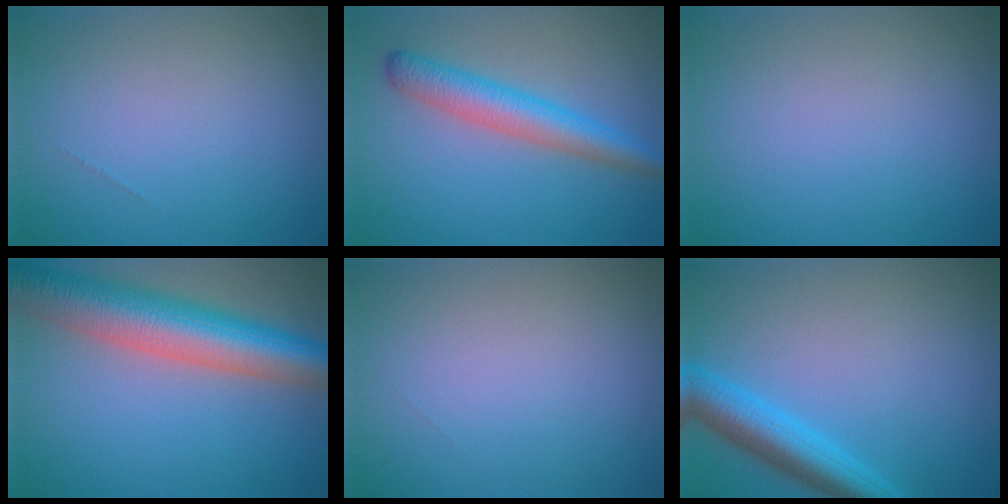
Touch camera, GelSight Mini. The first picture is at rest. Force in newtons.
{"total": 4.6, "press": 4.6, "slide": 0.1}
{"total": 0.0}
{"total": 9.8, "press": 9.8, "slide": 0.1}
{"total": 0.0}
{"total": 5.0, "press": 4.9, "slide": 0.3}